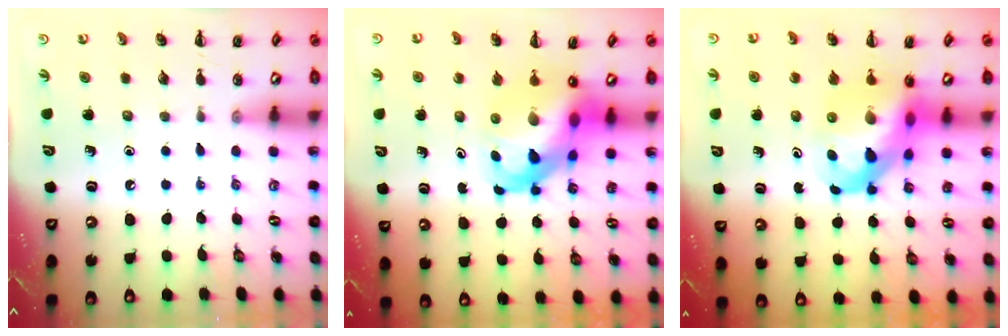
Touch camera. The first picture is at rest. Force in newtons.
{"total": 15.4, "press": 14.8, "slide": 4.3}
{"total": 13.1, "press": 12.6, "slide": 3.4}